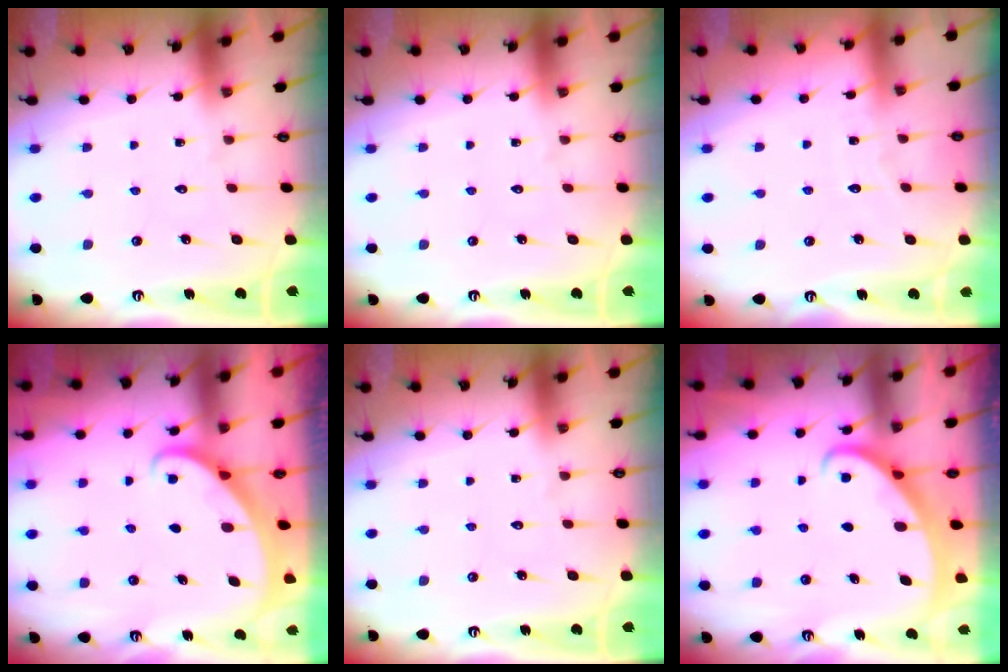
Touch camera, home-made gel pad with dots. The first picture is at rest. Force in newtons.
{"total": 0.0}
{"total": 3.9, "press": 3.8, "slide": 0.5}
{"total": 1.6, "press": 1.5, "slide": 0.1}
{"total": 0.0}
{"total": 2.2, "press": 2.2, "slide": 0.2}